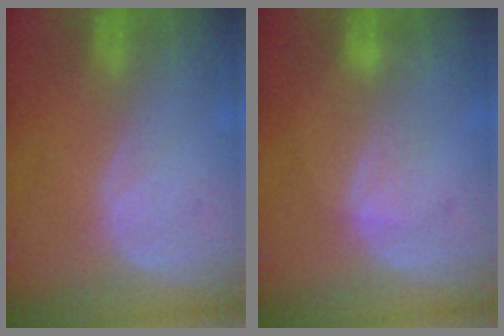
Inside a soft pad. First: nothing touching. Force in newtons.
{"total": 2.7, "press": 2.7, "slide": 0.4}